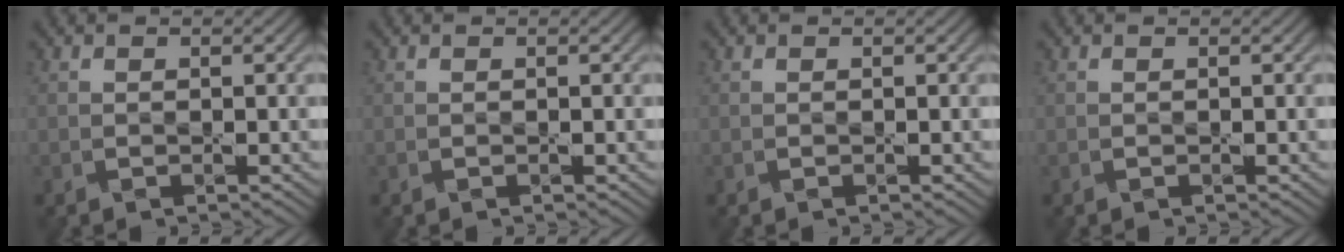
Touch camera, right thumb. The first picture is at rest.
{"total": 0.0}
{"total": 0.0}
{"total": 0.0}